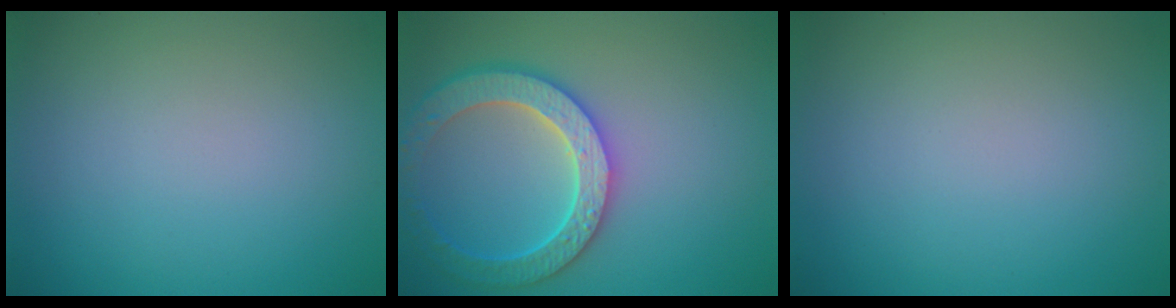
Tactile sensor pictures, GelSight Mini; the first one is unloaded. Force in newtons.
{"total": 5.8, "press": 5.2, "slide": 2.4}
{"total": 0.0}